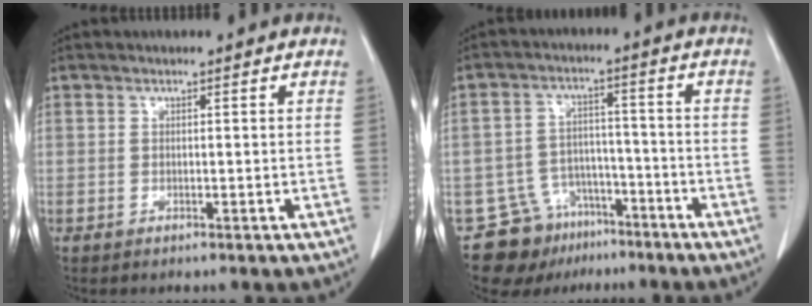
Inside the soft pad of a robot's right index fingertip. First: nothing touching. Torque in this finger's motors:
{"motor_torque": [-0.14, -0.06, -0.43, -0.07]}